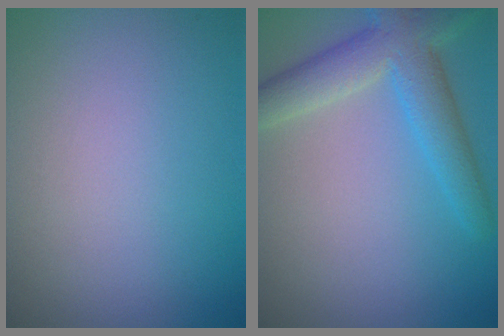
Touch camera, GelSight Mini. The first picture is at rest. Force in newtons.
{"total": 5.5, "press": 5.5, "slide": 0.3}